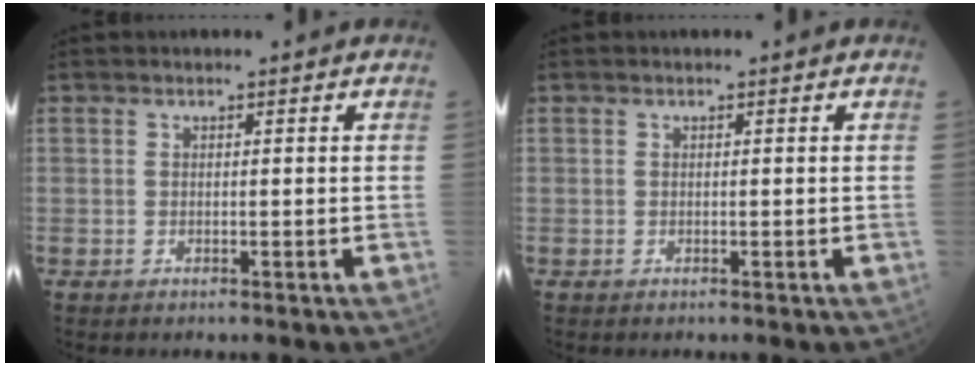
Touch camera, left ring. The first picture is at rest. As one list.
[{"total": 0.0}]